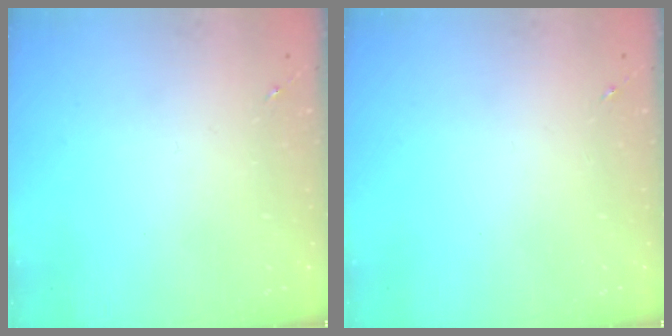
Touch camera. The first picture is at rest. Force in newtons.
{"total": 0.0}